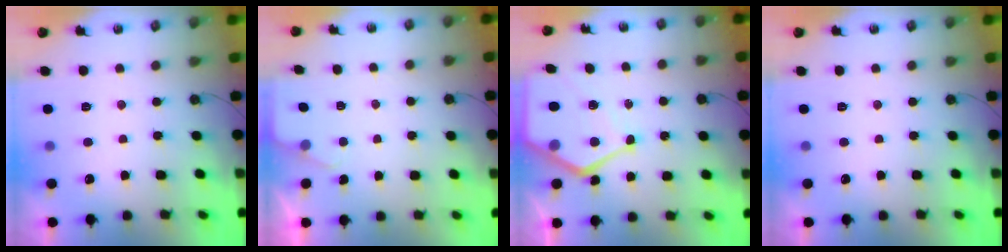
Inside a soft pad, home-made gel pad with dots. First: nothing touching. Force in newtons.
{"total": 1.7, "press": 1.6, "slide": 0.2}
{"total": 13.4, "press": 13.4, "slide": 1.1}
{"total": 0.0}